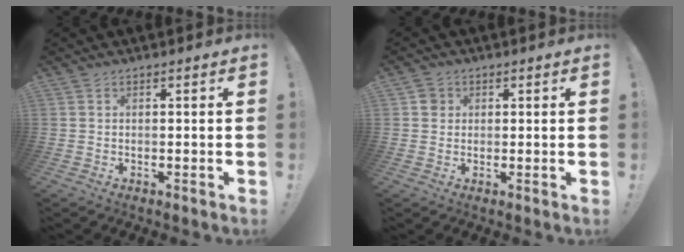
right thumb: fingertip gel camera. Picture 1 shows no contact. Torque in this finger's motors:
{"motor_torque": [0.31, 0.61, 0.06, 0.14, -0.03]}